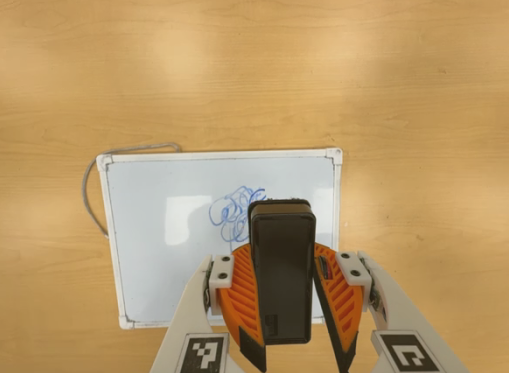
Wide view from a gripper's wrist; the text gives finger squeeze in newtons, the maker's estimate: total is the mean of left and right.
{"total": 11.2, "left": 10.1, "right": 12.4}